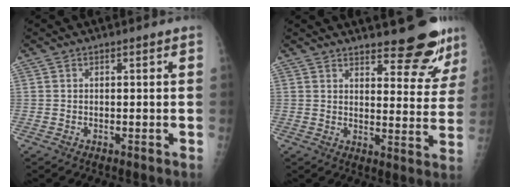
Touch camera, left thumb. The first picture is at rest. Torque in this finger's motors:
{"motor_torque": [-0.02, 0.02, 0.13, -0.12, 0.11]}